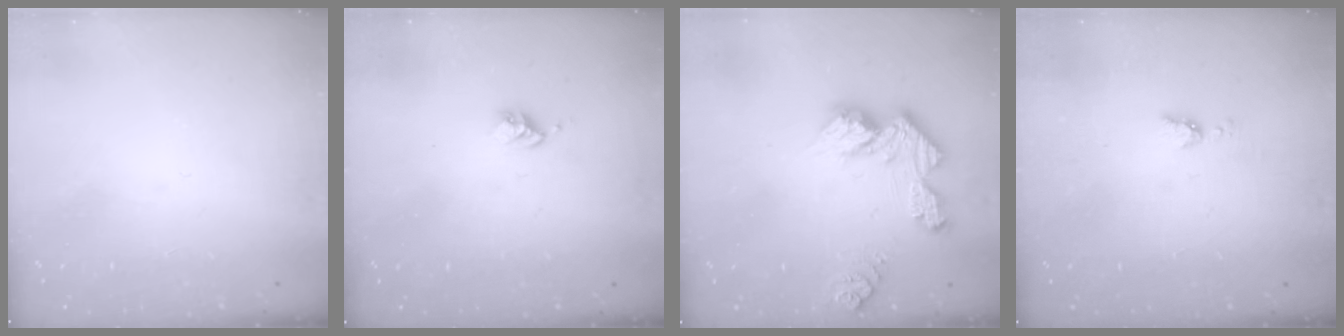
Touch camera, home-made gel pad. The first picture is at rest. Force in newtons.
{"total": 3.7, "press": 3.7, "slide": 0.6}
{"total": 12.0, "press": 12.0, "slide": 1.0}
{"total": 4.0, "press": 4.0, "slide": 0.5}